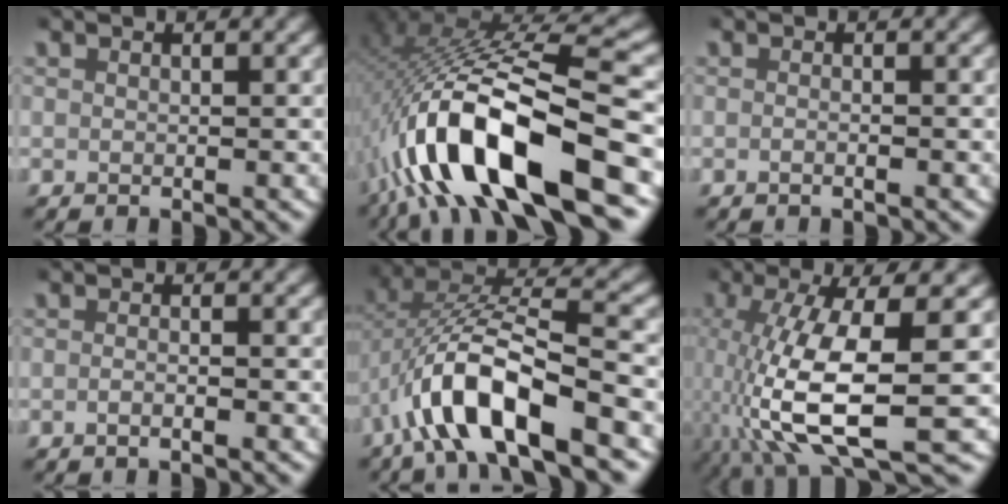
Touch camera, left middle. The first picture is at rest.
{"total": 13.1, "force": [-2.9, 5.1, 11.8], "torque": [-0.230, -0.001, -0.038]}
{"total": 0.6, "force": [-0.4, -0.2, 0.4], "torque": [-0.010, 0.001, -0.008]}
{"total": 0.9, "force": [-0.6, -0.2, 0.6], "torque": [-0.015, 0.000, -0.013]}
{"total": 8.0, "force": [-2.2, 3.7, 6.8], "torque": [-0.144, -0.015, -0.030]}
{"total": 9.8, "force": [-2.5, 3.2, 8.9], "torque": [-0.182, -0.033, -0.015]}